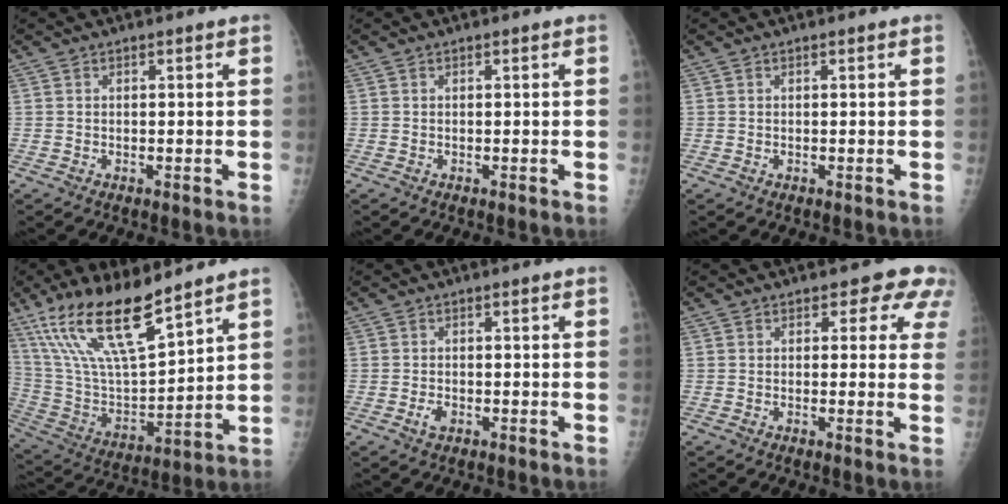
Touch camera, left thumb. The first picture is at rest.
{"total": 0.0}
{"total": 0.0}
{"total": 19.5, "force": [13.3, 5.1, 13.3], "torque": [-0.237, -0.061, 0.262]}
{"total": 1.7, "force": [-0.8, 1.0, 1.2], "torque": [-0.022, 0.003, -0.013]}
{"total": 5.4, "force": [3.2, 3.4, 2.6], "torque": [0.009, -0.011, 0.019]}